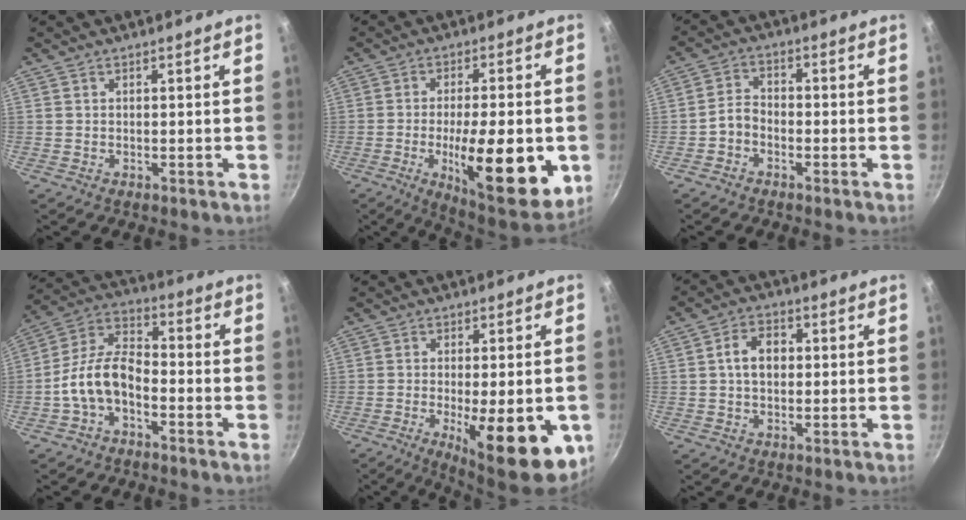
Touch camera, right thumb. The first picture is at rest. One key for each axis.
{"total": 20.1, "fx": -4.6, "fy": 6.3, "fz": 18.5, "tx": -0.252, "ty": -0.002, "tz": -0.064}
{"total": 3.8, "fx": -1.9, "fy": 2.6, "fz": 2.0, "tx": -0.032, "ty": 0.030, "tz": -0.044}
{"total": 10.5, "fx": -4.0, "fy": 5.9, "fz": 7.7, "tx": -0.137, "ty": 0.050, "tz": -0.090}
{"total": 17.1, "fx": -5.2, "fy": 5.3, "fz": 15.4, "tx": -0.181, "ty": -0.002, "tz": -0.062}
{"total": 6.3, "fx": 0.6, "fy": 4.5, "fz": 4.4, "tx": -0.058, "ty": 0.015, "tz": 0.004}